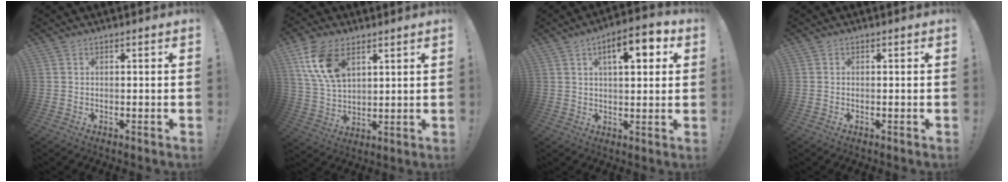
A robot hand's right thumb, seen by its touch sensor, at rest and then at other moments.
{"total": 13.4, "force": [6.7, 8.0, 8.4], "torque": [-0.164, -0.017, 0.129]}
{"total": 10.2, "force": [3.8, 4.2, 8.4], "torque": [-0.111, -0.009, 0.056]}
{"total": 0.0}